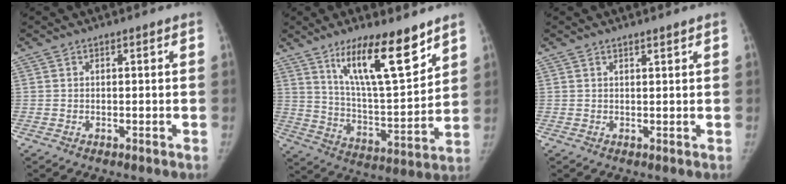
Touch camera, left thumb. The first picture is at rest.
{"total": 17.3, "force": [11.2, 4.3, 12.5], "torque": [-0.181, -0.073, 0.203]}
{"total": 1.2, "force": [1.0, -0.1, 0.6], "torque": [-0.008, -0.008, 0.018]}